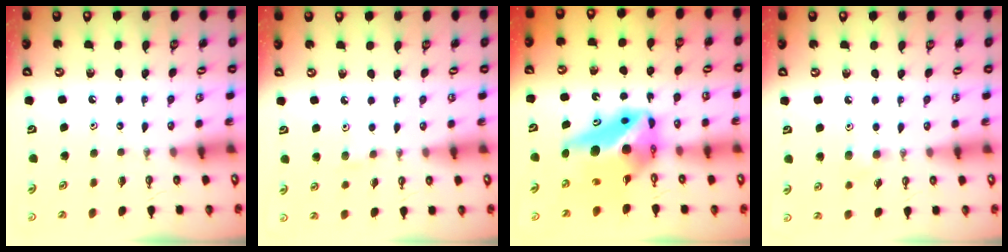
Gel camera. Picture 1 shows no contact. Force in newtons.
{"total": 3.5, "press": 3.4, "slide": 0.9}
{"total": 12.5, "press": 12.2, "slide": 2.8}
{"total": 4.9, "press": 4.8, "slide": 1.2}